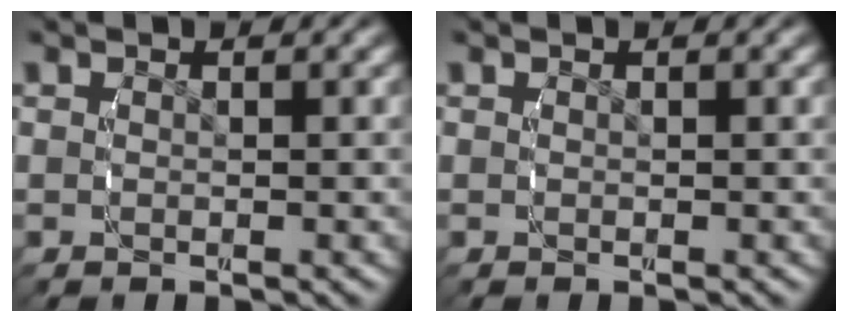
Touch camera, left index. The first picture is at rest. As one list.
[{"total": 0.0}]